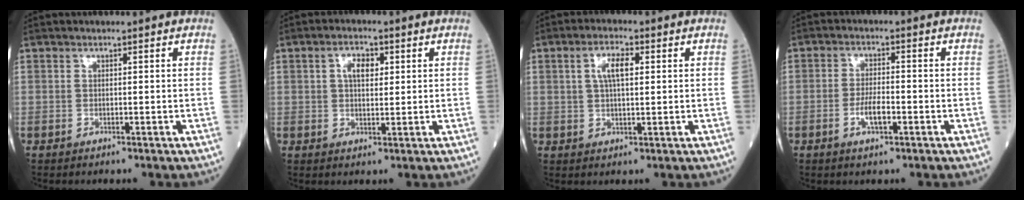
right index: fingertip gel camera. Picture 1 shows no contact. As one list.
[{"total": 4.0, "force": [1.3, 2.0, 3.2], "torque": [-0.058, 0.008, 0.022]}, {"total": 4.8, "force": [1.4, 1.5, 4.3], "torque": [-0.085, 0.010, 0.027]}, {"total": 4.0, "force": [-1.5, 1.0, 3.6], "torque": [-0.070, 0.001, -0.026]}]